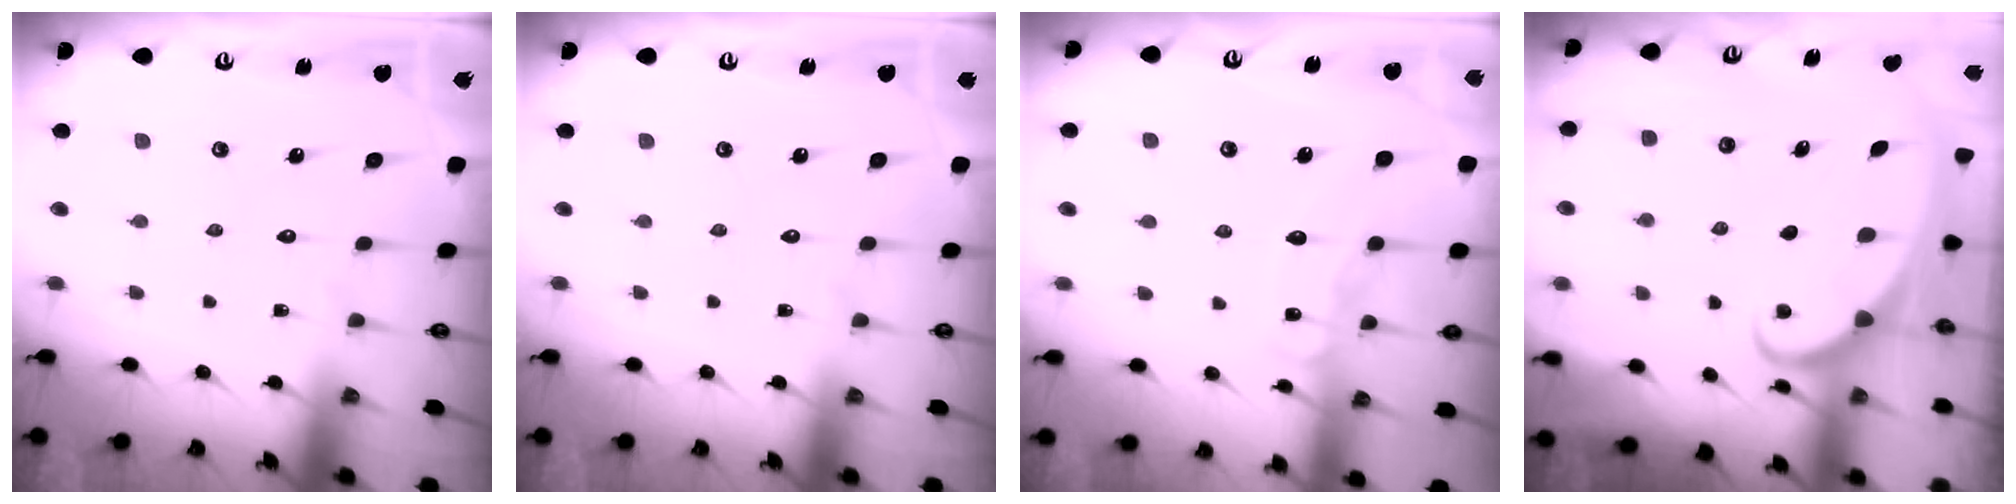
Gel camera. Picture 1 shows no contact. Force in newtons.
{"total": 0.0}
{"total": 7.2, "press": 7.2, "slide": 0.7}
{"total": 2.5, "press": 2.5, "slide": 0.4}